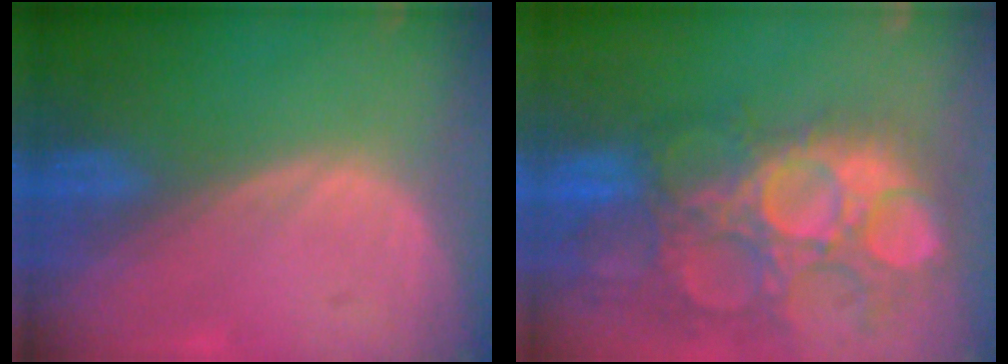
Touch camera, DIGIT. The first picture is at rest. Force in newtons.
{"total": 14.8, "press": 12.7, "slide": 7.6}